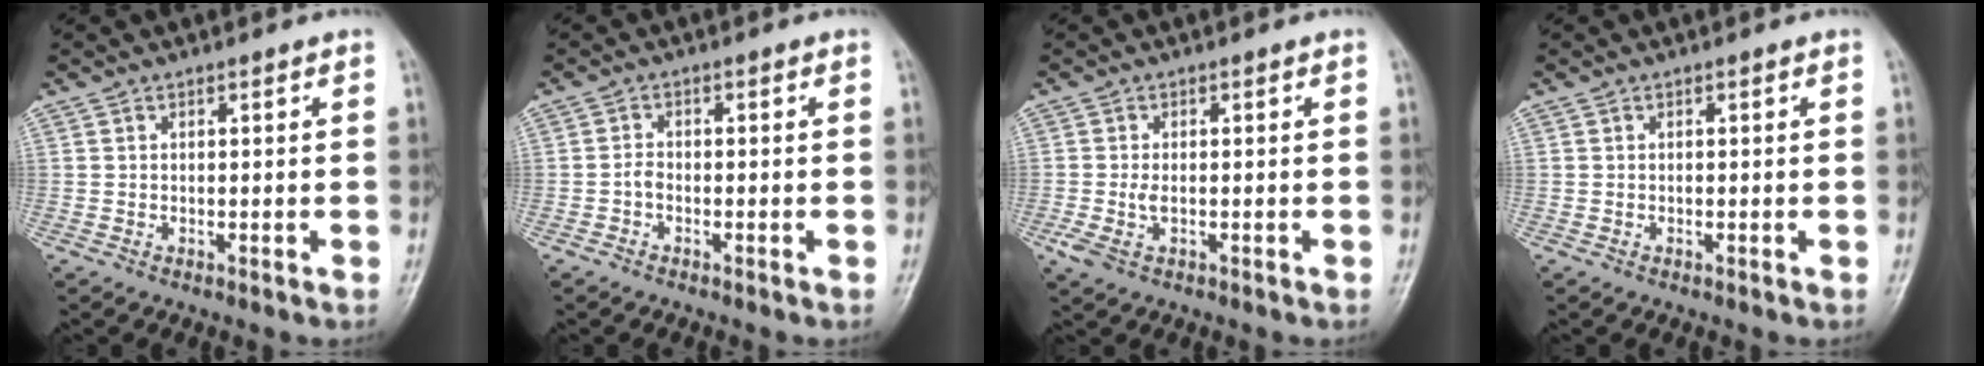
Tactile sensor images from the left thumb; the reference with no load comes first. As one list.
[{"total": 1.5, "force": [-0.9, 1.0, 0.8], "torque": [-0.017, 0.005, -0.024]}, {"total": 3.2, "force": [-1.0, 1.7, 2.6], "torque": [-0.069, 0.002, -0.018]}, {"total": 0.0}]